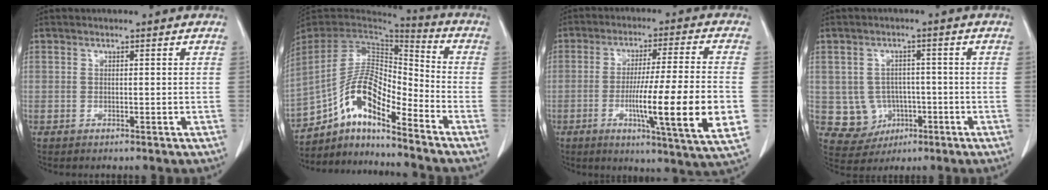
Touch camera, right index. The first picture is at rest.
{"total": 13.5, "force": [-8.6, 3.8, 9.6], "torque": [-0.188, 0.028, -0.157]}
{"total": 17.0, "force": [-3.6, -0.5, 16.6], "torque": [-0.239, -0.018, -0.056]}
{"total": 6.4, "force": [-1.0, 6.2, 1.5], "torque": [-0.026, 0.009, -0.003]}